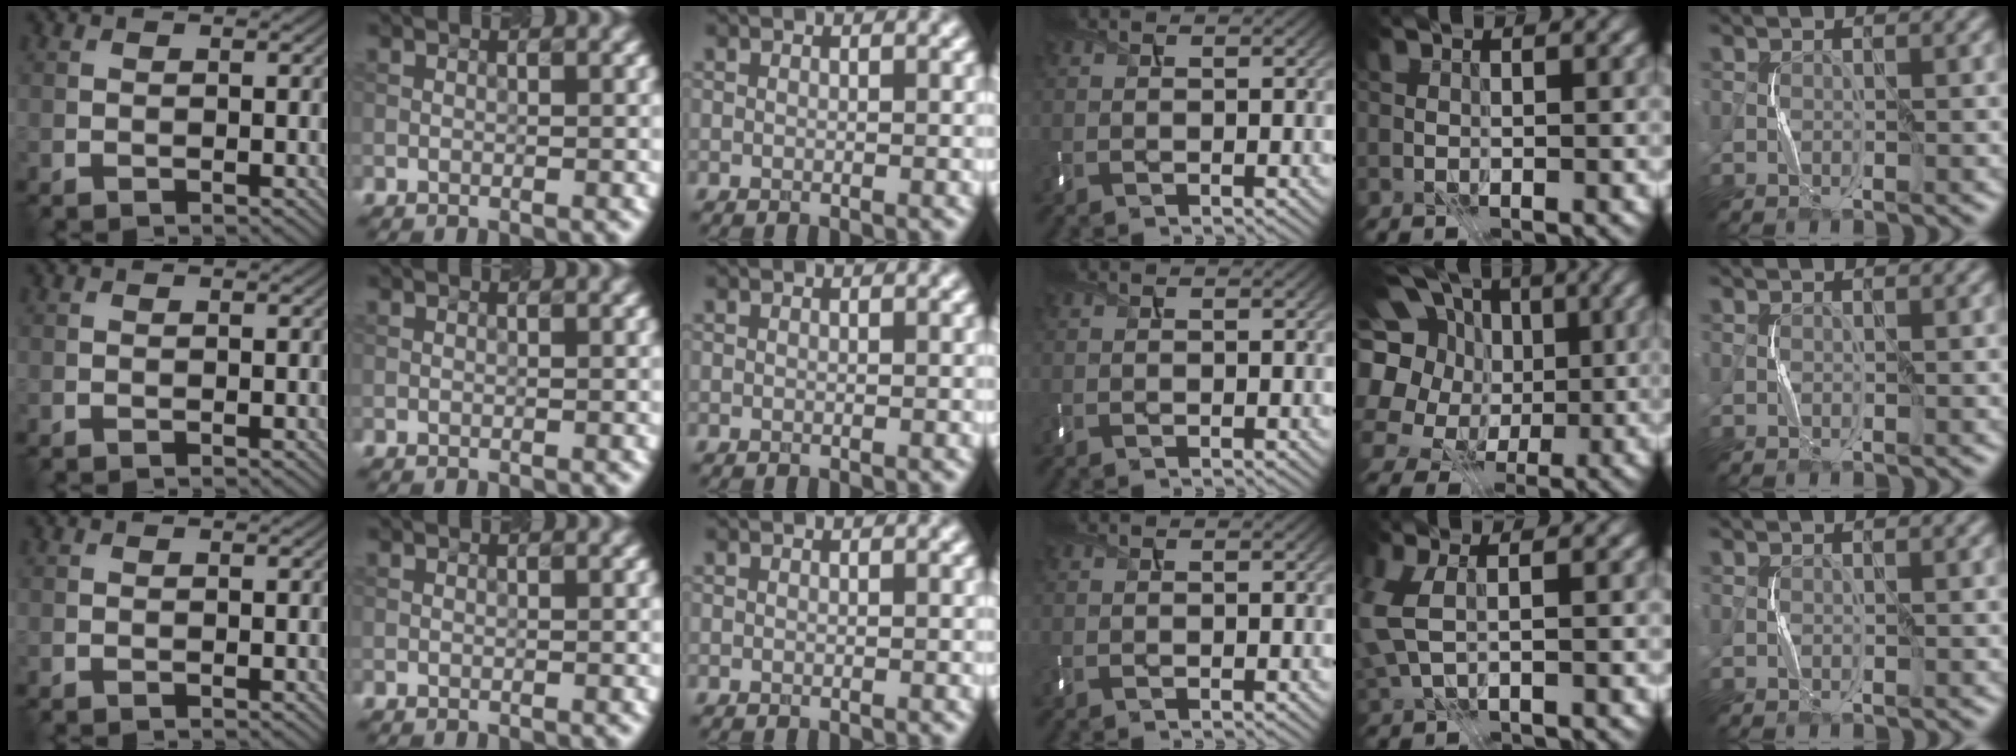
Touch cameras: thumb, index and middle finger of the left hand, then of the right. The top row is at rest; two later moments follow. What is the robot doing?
{"motion": "press", "object": "keyboard"}